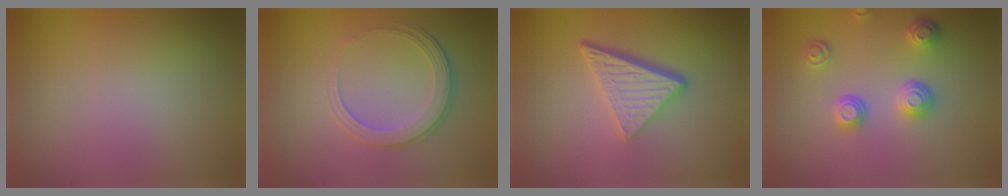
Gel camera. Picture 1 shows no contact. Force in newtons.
{"total": 3.8, "press": 2.8, "slide": 2.6}
{"total": 5.6, "press": 3.8, "slide": 4.2}
{"total": 3.9, "press": 3.2, "slide": 2.2}